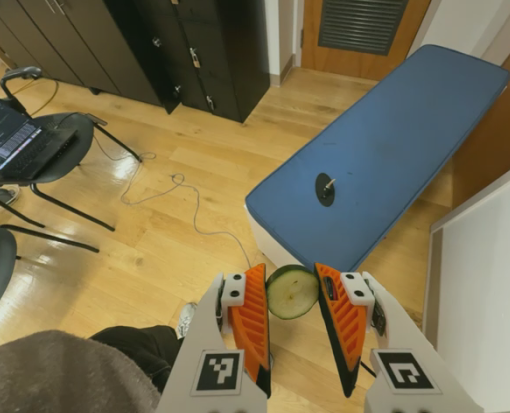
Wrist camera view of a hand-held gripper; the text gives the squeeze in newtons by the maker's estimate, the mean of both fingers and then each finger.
{"total": 9.5, "left": 9.7, "right": 9.2}